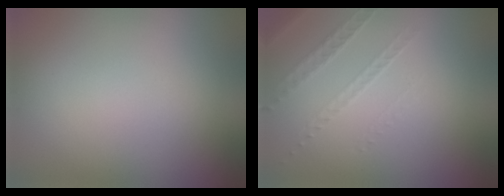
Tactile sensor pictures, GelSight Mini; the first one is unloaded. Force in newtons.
{"total": 1.3, "press": 0.9, "slide": 0.9}